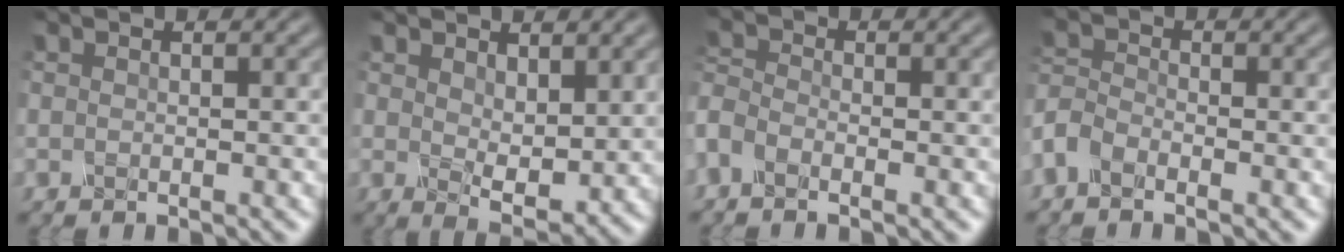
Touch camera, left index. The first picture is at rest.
{"total": 3.0, "force": [1.5, 1.0, 2.4], "torque": [-0.056, -0.008, 0.049]}
{"total": 2.0, "force": [-1.8, 0.6, 0.6], "torque": [-0.043, -0.003, -0.029]}
{"total": 2.2, "force": [-2.0, 0.8, 0.6], "torque": [-0.033, 0.004, -0.037]}